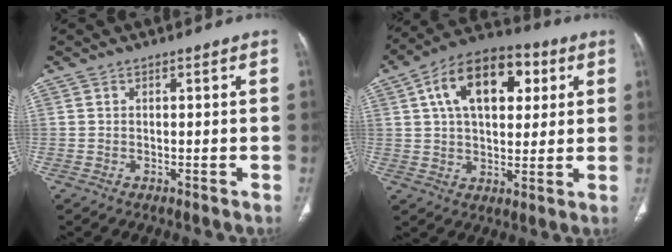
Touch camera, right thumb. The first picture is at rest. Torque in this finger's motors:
{"motor_torque": [0.79, 3.88, 1.36, 0.14, 0.12]}